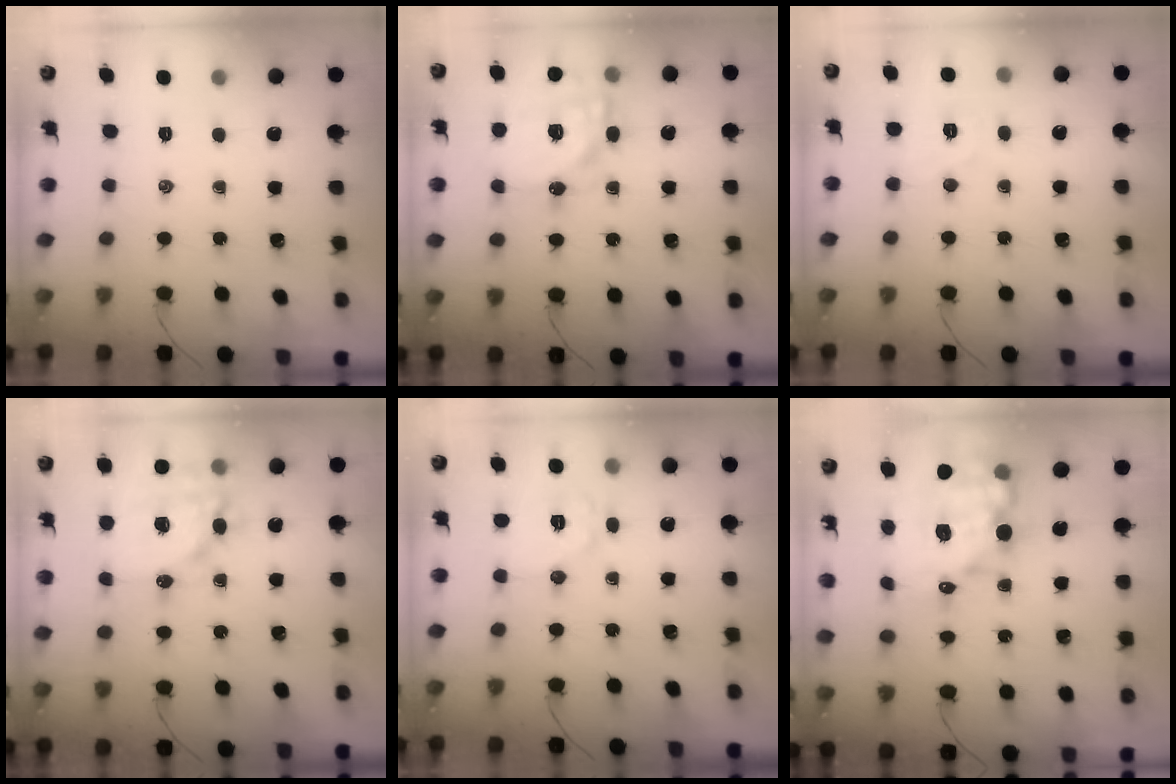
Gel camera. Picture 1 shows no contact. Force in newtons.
{"total": 17.0, "press": 16.5, "slide": 3.9}
{"total": 5.0, "press": 4.9, "slide": 1.0}
{"total": 15.8, "press": 15.4, "slide": 3.4}
{"total": 7.8, "press": 7.8, "slide": 0.2}
{"total": 15.9, "press": 15.4, "slide": 3.8}